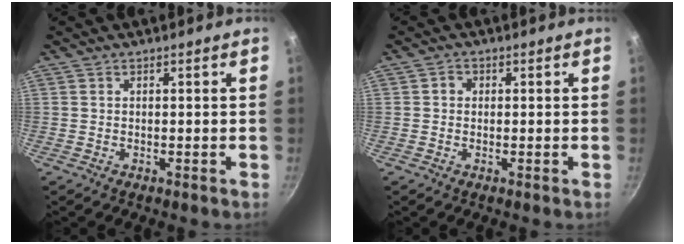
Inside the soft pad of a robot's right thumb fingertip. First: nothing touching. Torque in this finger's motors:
{"motor_torque": [-0.17, 0.34, 0.52, 0.02, 0.02]}